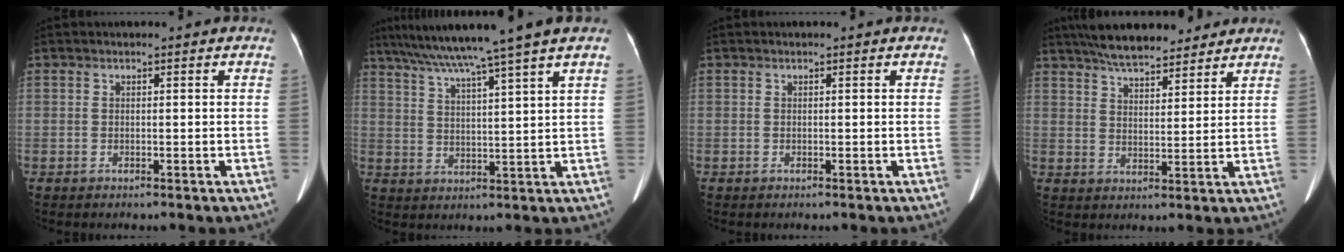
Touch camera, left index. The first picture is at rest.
{"total": 12.3, "force": [9.4, -2.8, 7.4], "torque": [-0.121, 0.002, 0.142]}
{"total": 0.0}
{"total": 10.6, "force": [9.1, 2.8, 4.7], "torque": [-0.075, 0.023, 0.141]}